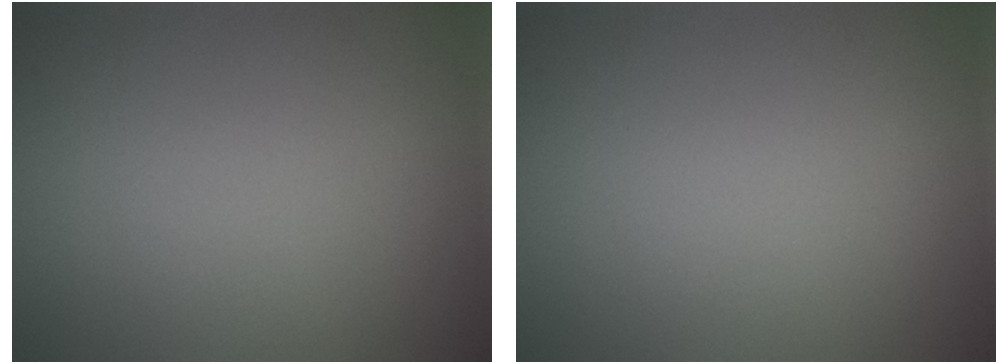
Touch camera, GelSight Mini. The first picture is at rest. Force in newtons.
{"total": 0.0}